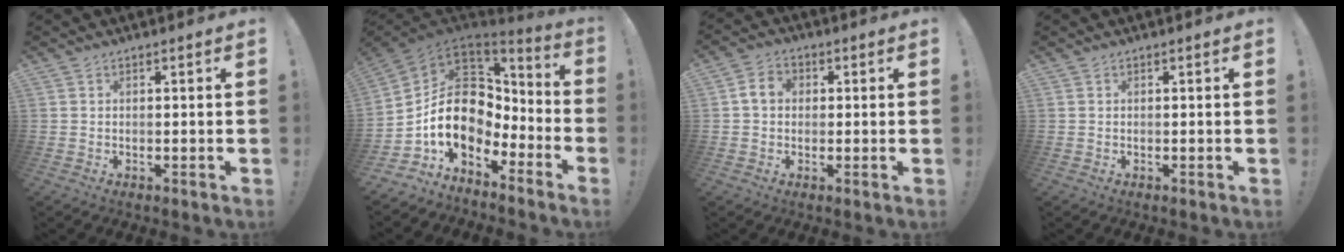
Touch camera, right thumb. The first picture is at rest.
{"total": 16.4, "force": [-0.5, 12.0, 11.1], "torque": [-0.202, -0.009, 0.009]}
{"total": 5.6, "force": [0.5, 4.4, 3.5], "torque": [-0.057, 0.014, 0.011]}
{"total": 0.0}